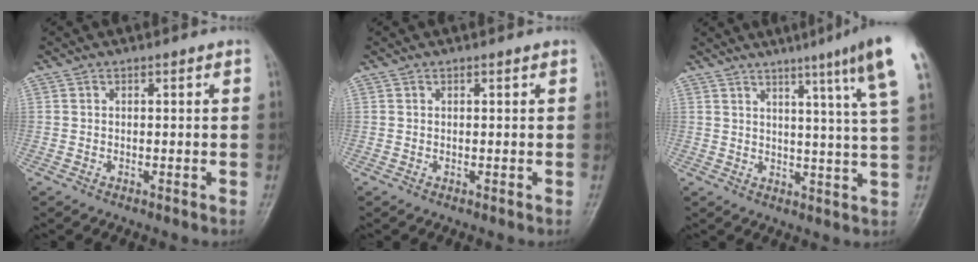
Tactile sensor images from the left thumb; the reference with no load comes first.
{"total": 0.0}
{"total": 12.9, "force": [7.4, -0.8, 10.5], "torque": [-0.143, -0.028, 0.084]}